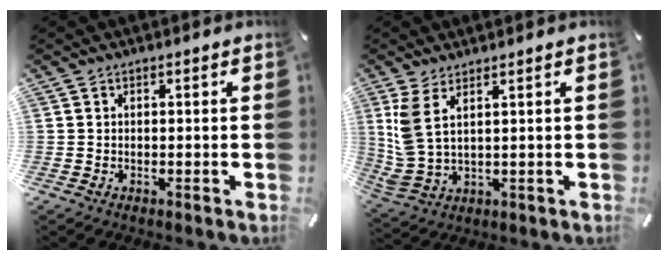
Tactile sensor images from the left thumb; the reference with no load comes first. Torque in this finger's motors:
{"motor_torque": [1.34, 1.49, 1.46, -0.35, 0.27]}